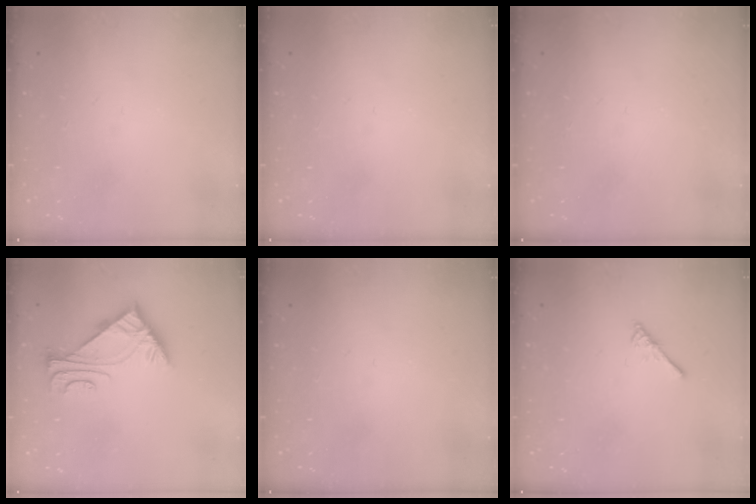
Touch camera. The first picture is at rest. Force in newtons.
{"total": 0.0}
{"total": 0.0}
{"total": 6.0, "press": 5.9, "slide": 1.0}
{"total": 0.0}
{"total": 3.0, "press": 2.9, "slide": 0.5}